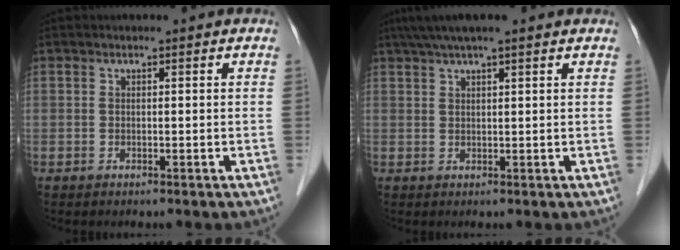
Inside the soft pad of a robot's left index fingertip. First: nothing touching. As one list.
[{"total": 7.5, "force": [5.8, 0.4, 4.7], "torque": [-0.076, 0.046, 0.090]}]